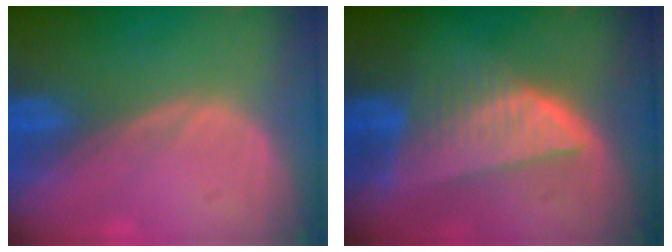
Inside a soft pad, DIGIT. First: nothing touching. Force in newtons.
{"total": 8.2, "press": 7.3, "slide": 3.8}